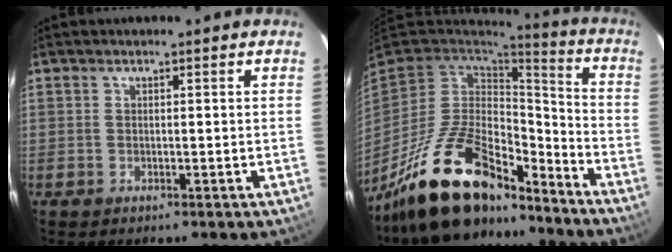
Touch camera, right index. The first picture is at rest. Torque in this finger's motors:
{"motor_torque": [1.03, -1.11, 1.05, 0.21]}